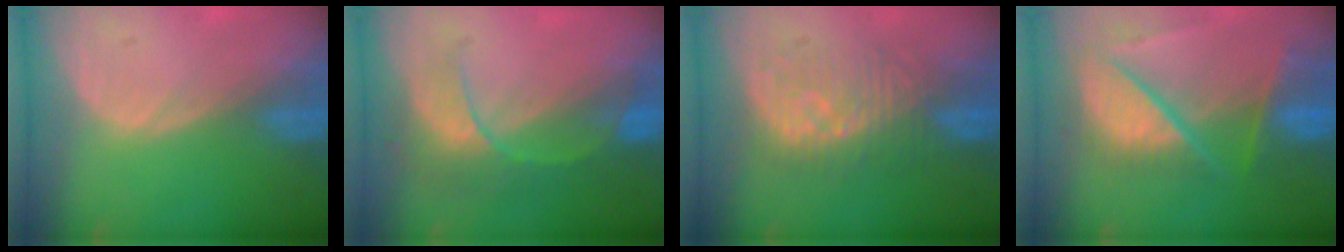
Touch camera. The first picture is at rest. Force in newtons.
{"total": 8.0, "press": 7.1, "slide": 3.8}
{"total": 8.2, "press": 8.2, "slide": 0.5}
{"total": 10.6, "press": 8.7, "slide": 6.0}